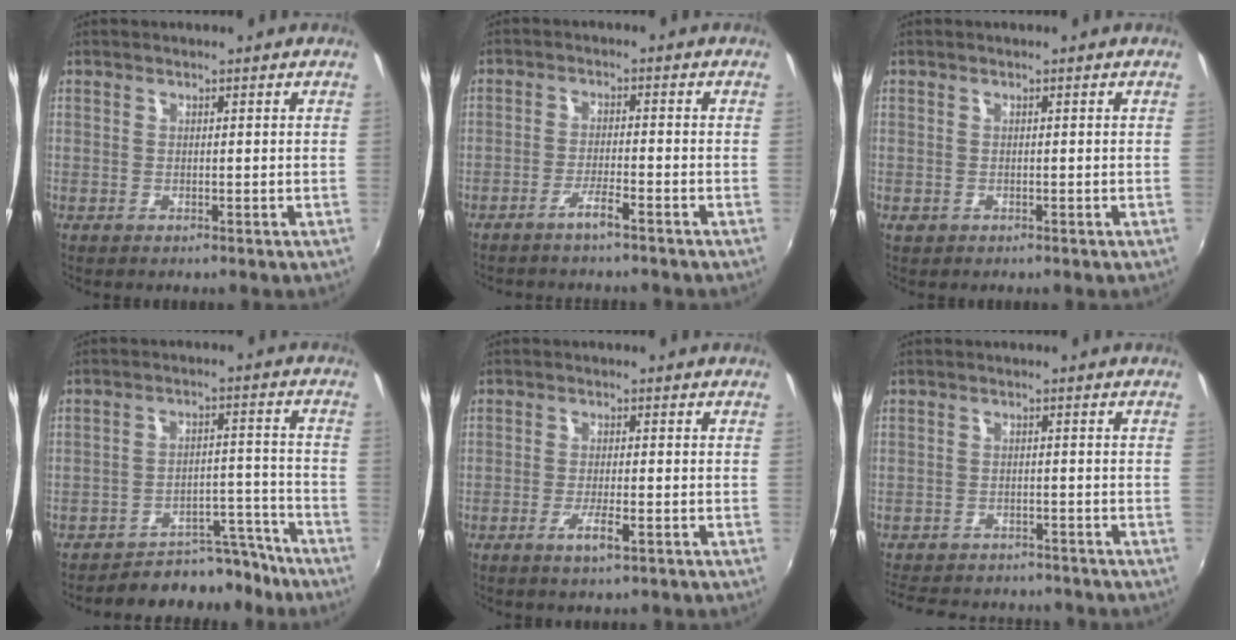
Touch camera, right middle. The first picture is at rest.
{"total": 2.9, "force": [-2.4, -0.1, 1.6], "torque": [-0.045, 0.005, -0.044]}
{"total": 0.9, "force": [-0.4, 0.8, 0.3], "torque": [-0.004, -0.003, -0.006]}
{"total": 10.9, "force": [-10.1, 3.8, 2.0], "torque": [-0.031, 0.039, -0.130]}
{"total": 3.7, "force": [-2.0, 0.5, 3.0], "torque": [-0.064, -0.006, -0.037]}
{"total": 12.3, "force": [-10.5, 4.9, 4.1], "torque": [-0.107, 0.005, -0.151]}